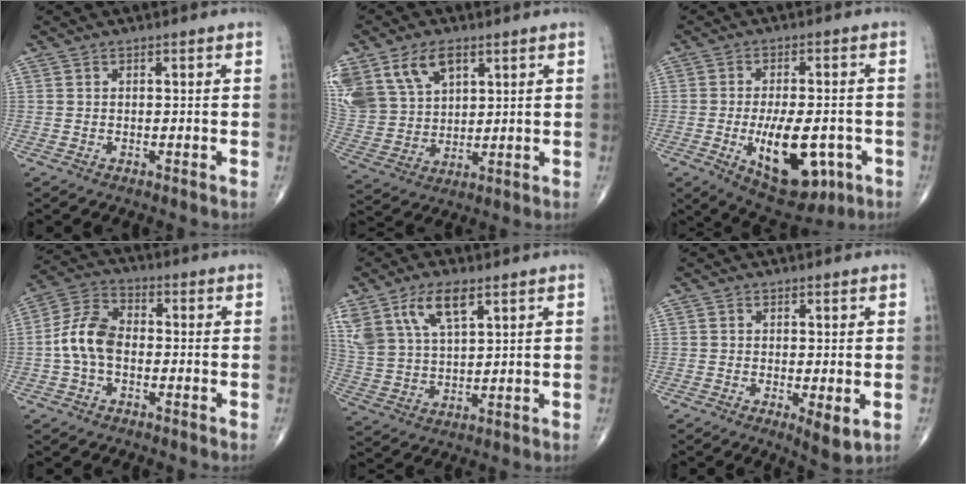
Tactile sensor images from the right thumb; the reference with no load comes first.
{"total": 16.1, "force": [8.0, 10.6, 9.2], "torque": [-0.190, -0.008, 0.163]}
{"total": 14.9, "force": [-4.5, 7.2, 12.2], "torque": [-0.169, 0.003, -0.051]}
{"total": 8.8, "force": [-1.2, 5.6, 6.7], "torque": [-0.130, 0.028, -0.035]}
{"total": 12.4, "force": [6.9, 5.8, 8.6], "torque": [-0.166, -0.015, 0.140]}
{"total": 4.2, "force": [-0.8, 1.3, 3.9], "torque": [-0.063, -0.016, -0.013]}